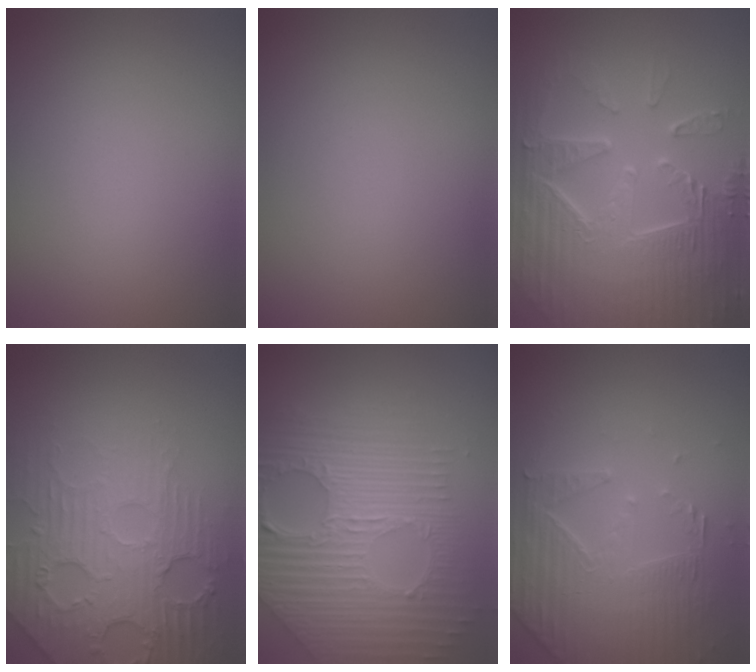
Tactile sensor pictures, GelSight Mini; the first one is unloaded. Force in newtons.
{"total": 0.0}
{"total": 9.6, "press": 6.3, "slide": 7.2}
{"total": 7.1, "press": 5.4, "slide": 4.7}
{"total": 9.8, "press": 6.6, "slide": 7.2}
{"total": 4.9, "press": 3.9, "slide": 2.9}